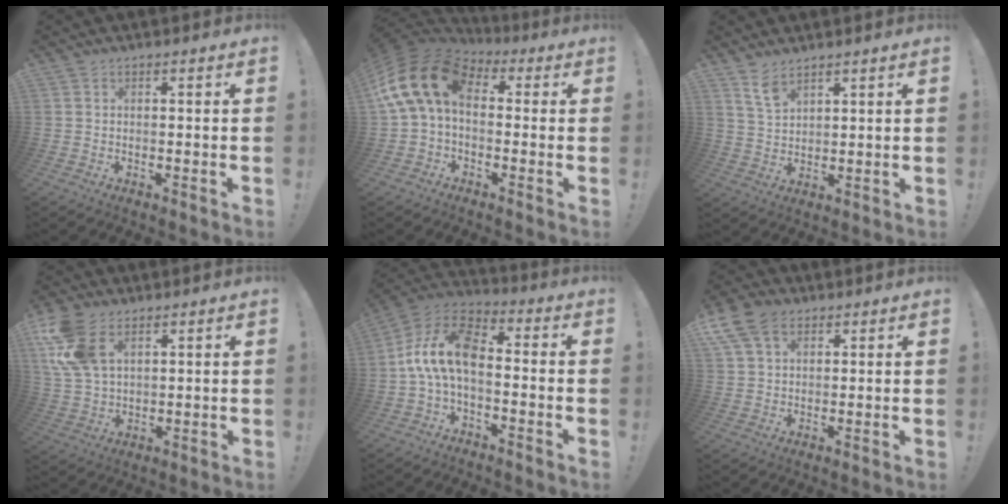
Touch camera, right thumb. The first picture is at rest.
{"total": 16.2, "force": [2.8, 10.0, 12.5], "torque": [-0.250, 0.010, 0.057]}
{"total": 6.3, "force": [4.7, 3.4, 2.6], "torque": [-0.042, -0.027, 0.088]}
{"total": 13.0, "force": [5.8, 8.1, 8.3], "torque": [-0.172, -0.010, 0.116]}
{"total": 14.3, "force": [-0.7, 8.3, 11.7], "torque": [-0.224, 0.022, -0.004]}
{"total": 10.4, "force": [5.1, 6.9, 5.9], "torque": [-0.118, -0.007, 0.103]}